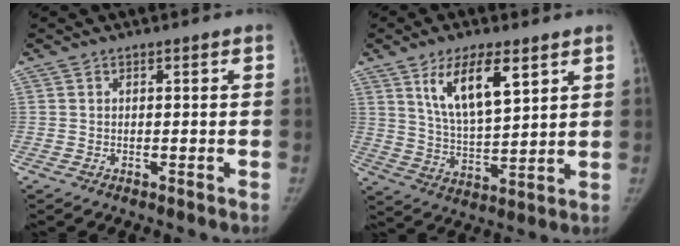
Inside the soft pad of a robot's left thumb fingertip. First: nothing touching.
{"total": 12.4, "force": [6.2, 4.8, 9.6], "torque": [-0.153, -0.032, 0.122]}